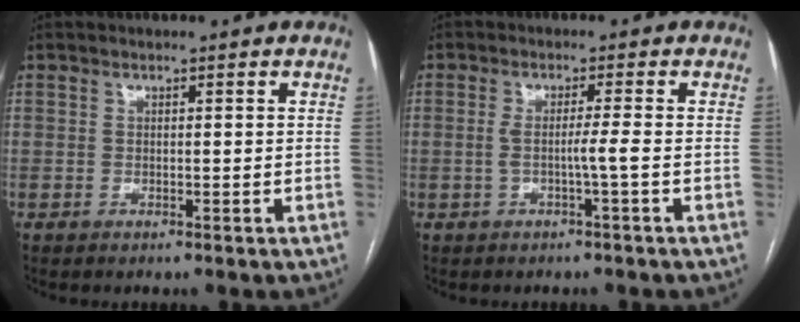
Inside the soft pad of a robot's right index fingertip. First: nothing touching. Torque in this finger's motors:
{"motor_torque": [0.63, -0.01, 0.22, 0.07]}